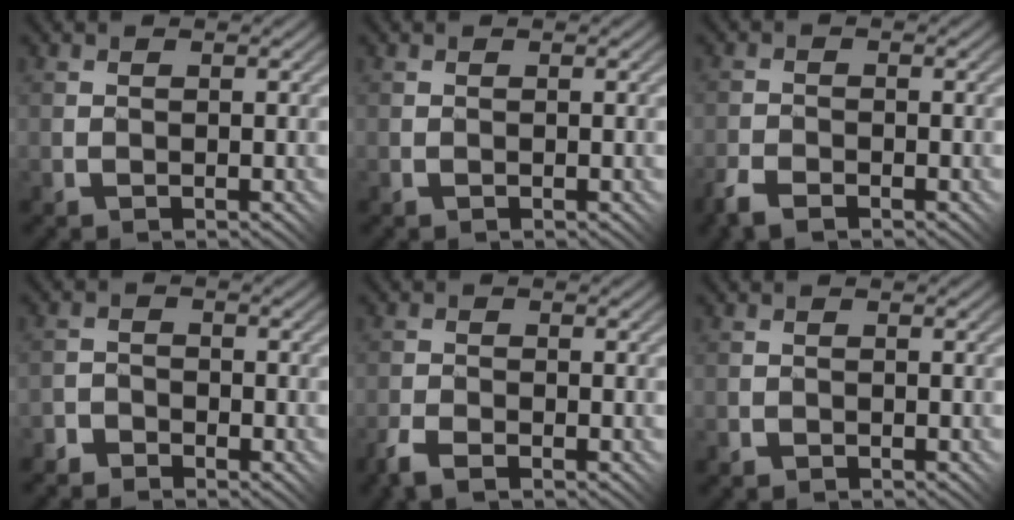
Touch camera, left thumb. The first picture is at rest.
{"total": 0.0}
{"total": 3.6, "force": [-2.6, 1.5, 1.9], "torque": [-0.043, -0.002, -0.054]}
{"total": 3.2, "force": [-2.6, 1.8, 0.2], "torque": [0.023, 0.010, -0.051]}
{"total": 3.6, "force": [-2.4, 1.5, 2.3], "torque": [-0.049, -0.002, -0.048]}
{"total": 0.7, "force": [-0.5, 0.5, -0.1], "torque": [0.004, -0.002, -0.011]}